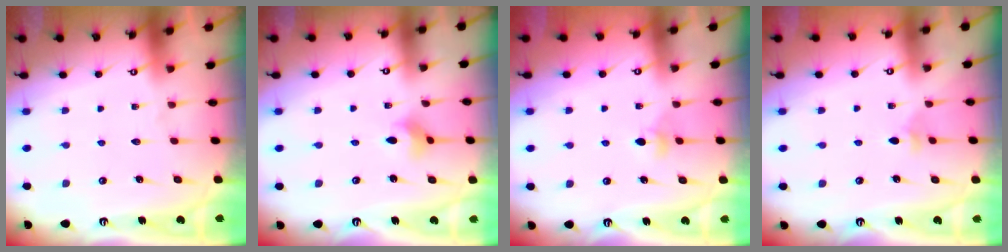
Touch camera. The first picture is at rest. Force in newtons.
{"total": 3.1, "press": 3.0, "slide": 0.7}
{"total": 3.3, "press": 3.2, "slide": 0.6}
{"total": 3.4, "press": 3.3, "slide": 0.9}